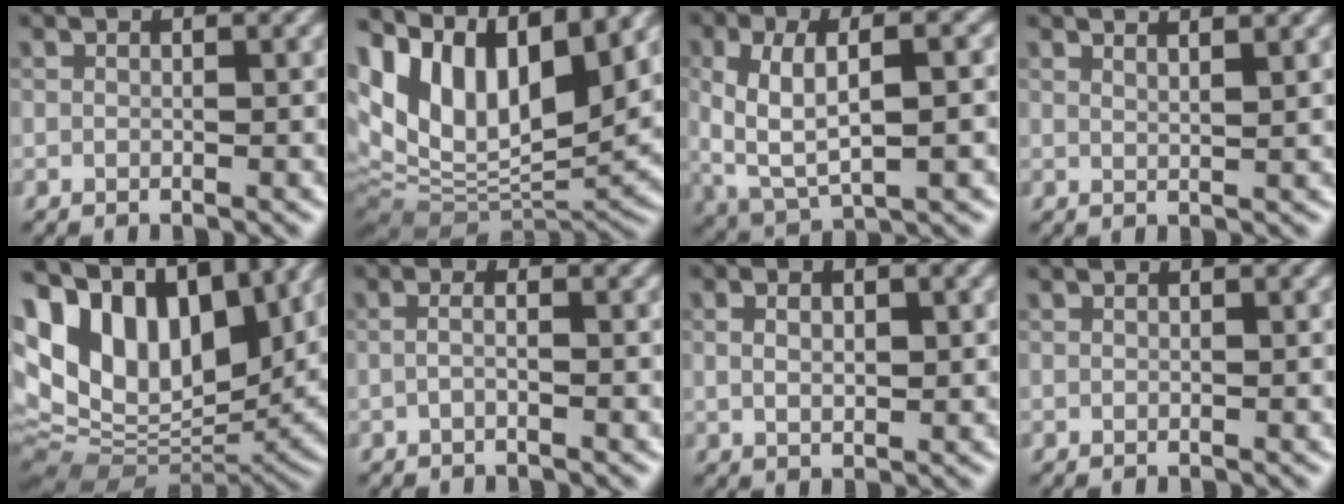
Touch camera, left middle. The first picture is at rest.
{"total": 14.4, "force": [5.6, 7.6, 10.8], "torque": [-0.201, 0.005, 0.116]}
{"total": 6.9, "force": [0.0, 3.0, 6.3], "torque": [-0.122, 0.001, 0.000]}
{"total": 2.9, "force": [2.1, 1.0, 1.7], "torque": [-0.001, 0.013, 0.007]}
{"total": 15.8, "force": [6.0, 9.1, 11.5], "torque": [-0.223, 0.028, 0.105]}
{"total": 1.0, "force": [-0.3, 0.2, 0.9], "torque": [-0.017, -0.005, -0.011]}
{"total": 2.5, "force": [0.5, 1.3, 2.1], "torque": [-0.039, 0.000, 0.011]}
{"total": 0.0}